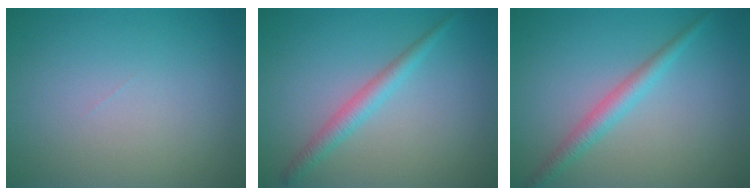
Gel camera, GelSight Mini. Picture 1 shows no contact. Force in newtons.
{"total": 2.2, "press": 2.2, "slide": 0.1}
{"total": 2.4, "press": 2.3, "slide": 0.2}